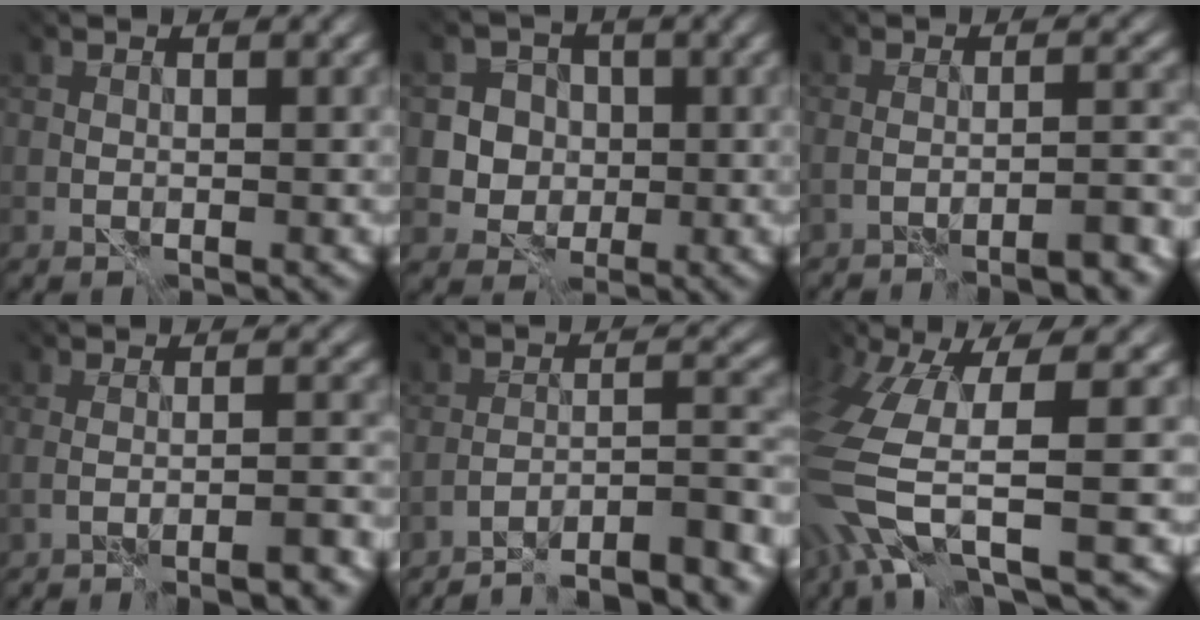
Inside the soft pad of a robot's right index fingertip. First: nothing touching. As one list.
[{"total": 4.6, "force": [0.5, 4.4, 1.1], "torque": [-0.016, 0.010, 0.007]}, {"total": 3.8, "force": [-2.9, 0.0, 2.4], "torque": [-0.028, 0.001, -0.051]}, {"total": 3.5, "force": [-2.5, 0.0, 2.4], "torque": [-0.029, -0.004, -0.045]}, {"total": 11.3, "force": [-10.5, 1.2, 4.1], "torque": [-0.037, 0.012, -0.140]}, {"total": 7.9, "force": [-3.3, 2.4, 6.8], "torque": [-0.169, -0.018, -0.062]}]